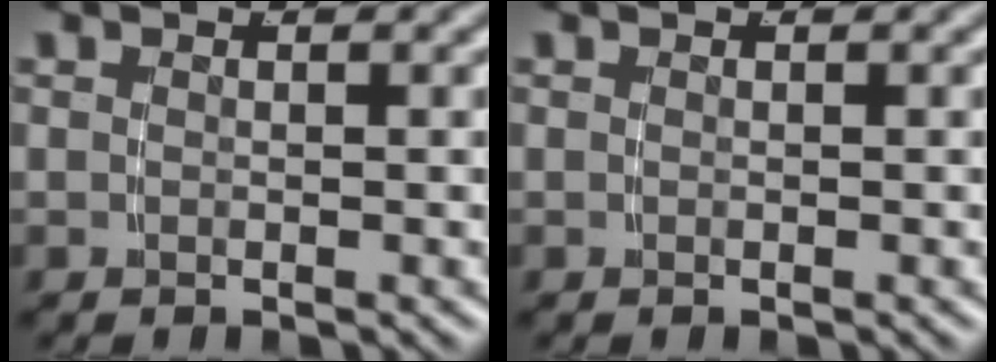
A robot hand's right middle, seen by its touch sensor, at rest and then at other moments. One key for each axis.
{"total": 0.0}